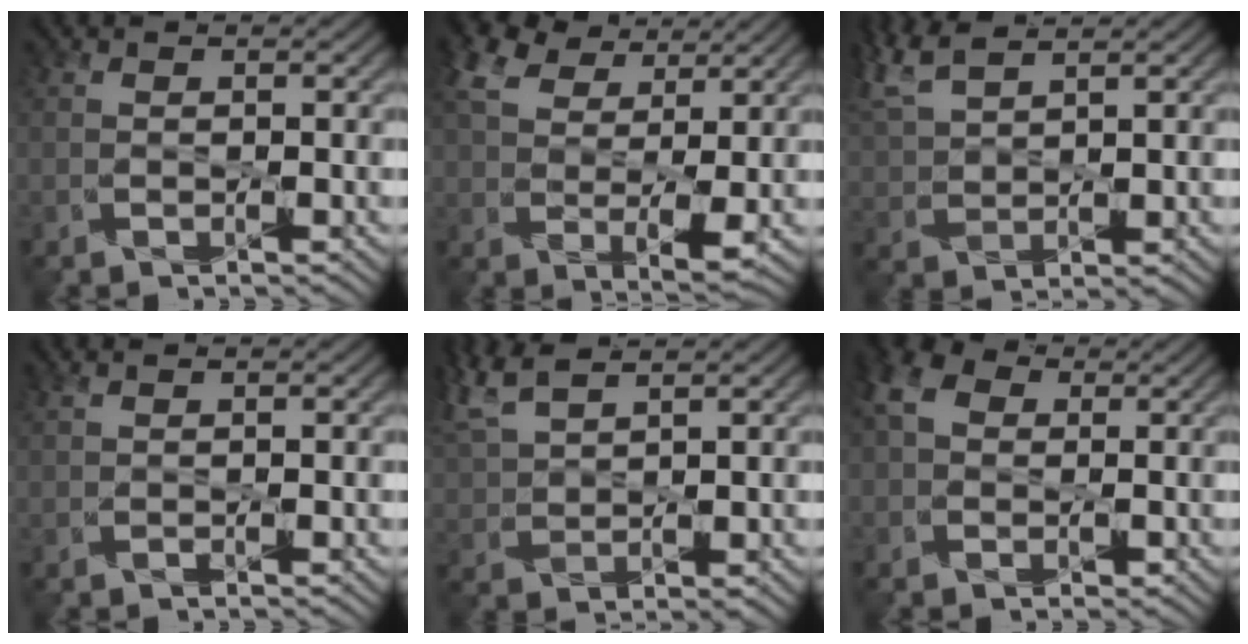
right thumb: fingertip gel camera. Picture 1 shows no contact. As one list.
[{"total": 7.7, "force": [4.6, 3.7, 4.9], "torque": [-0.118, 0.012, 0.090]}, {"total": 6.5, "force": [5.3, 1.2, 3.5], "torque": [-0.108, 0.025, 0.113]}, {"total": 0.9, "force": [0.9, -0.4, 0.0], "torque": [-0.009, 0.006, 0.017]}, {"total": 6.7, "force": [5.1, 1.5, 4.1], "torque": [-0.121, 0.023, 0.105]}, {"total": 5.5, "force": [0.9, 4.6, 2.8], "torque": [-0.088, 0.008, 0.005]}]